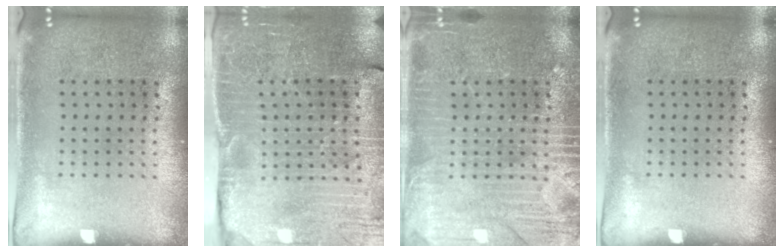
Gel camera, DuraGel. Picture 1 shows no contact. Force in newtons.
{"total": 3.6, "press": 3.6, "slide": 0.4}
{"total": 5.2, "press": 5.1, "slide": 0.7}
{"total": 0.0}